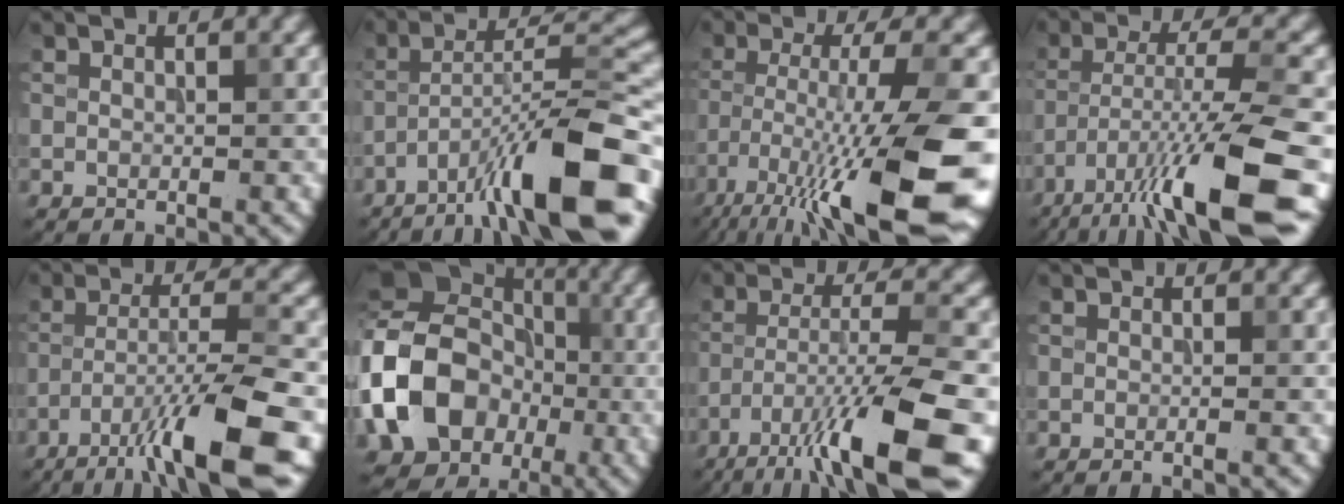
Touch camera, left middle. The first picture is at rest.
{"total": 12.7, "force": [-7.3, 2.3, 10.2], "torque": [-0.157, 0.022, -0.119]}
{"total": 15.7, "force": [-8.8, 3.5, 12.5], "torque": [-0.227, -0.015, -0.142]}
{"total": 12.9, "force": [-7.8, 2.3, 10.0], "torque": [-0.168, 0.000, -0.134]}
{"total": 9.6, "force": [-5.5, 1.3, 7.8], "torque": [-0.120, 0.011, -0.095]}
{"total": 12.8, "force": [-2.4, 10.3, 7.3], "torque": [-0.148, -0.001, -0.056]}
{"total": 12.4, "force": [-7.4, 2.2, 9.6], "torque": [-0.161, -0.002, -0.127]}
{"total": 0.9, "force": [-0.2, 0.2, 0.9], "torque": [-0.010, -0.008, -0.009]}